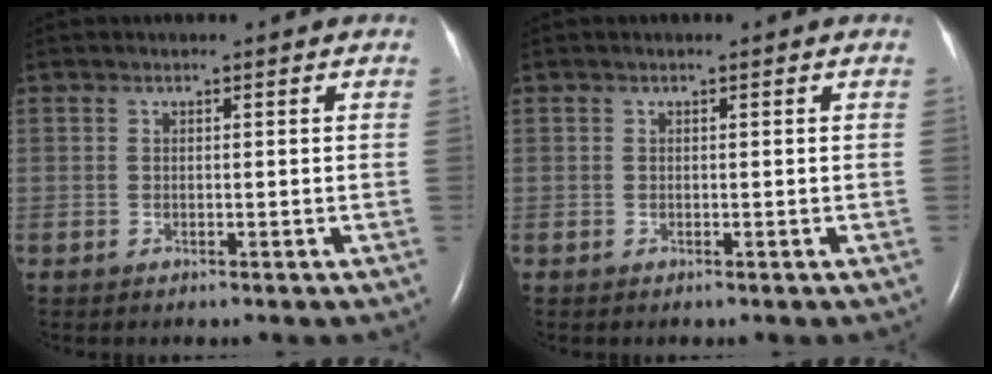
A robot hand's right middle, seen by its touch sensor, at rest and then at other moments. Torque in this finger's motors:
{"motor_torque": [-0.07, 0.11, 0.00, 0.00]}